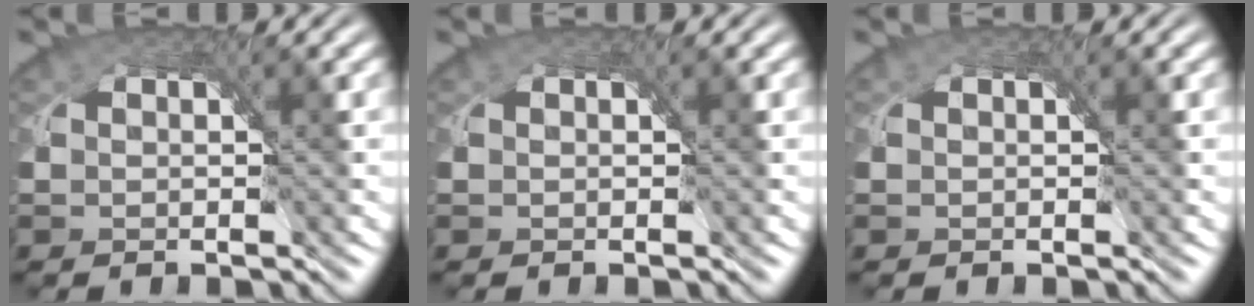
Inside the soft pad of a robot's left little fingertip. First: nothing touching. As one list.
[{"total": 0.0}, {"total": 0.0}]